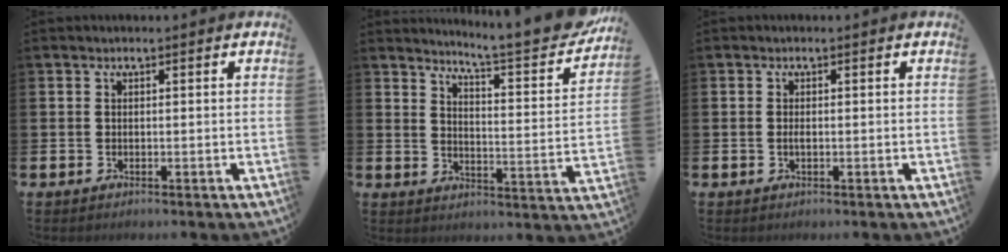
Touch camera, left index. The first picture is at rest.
{"total": 7.1, "force": [6.5, 0.1, 2.8], "torque": [-0.059, -0.058, 0.103]}
{"total": 0.7, "force": [-0.1, 0.2, 0.6], "torque": [-0.017, 0.001, -0.001]}